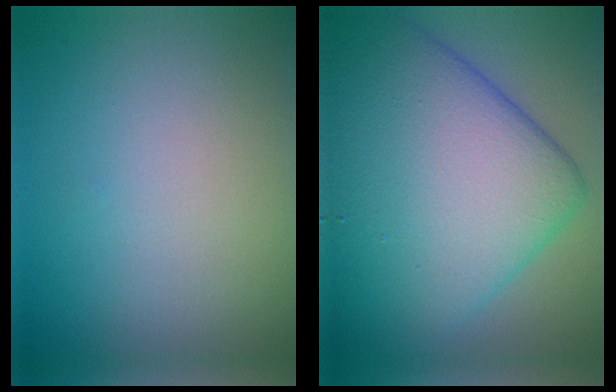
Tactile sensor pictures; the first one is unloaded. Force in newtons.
{"total": 14.8, "press": 14.8, "slide": 0.5}